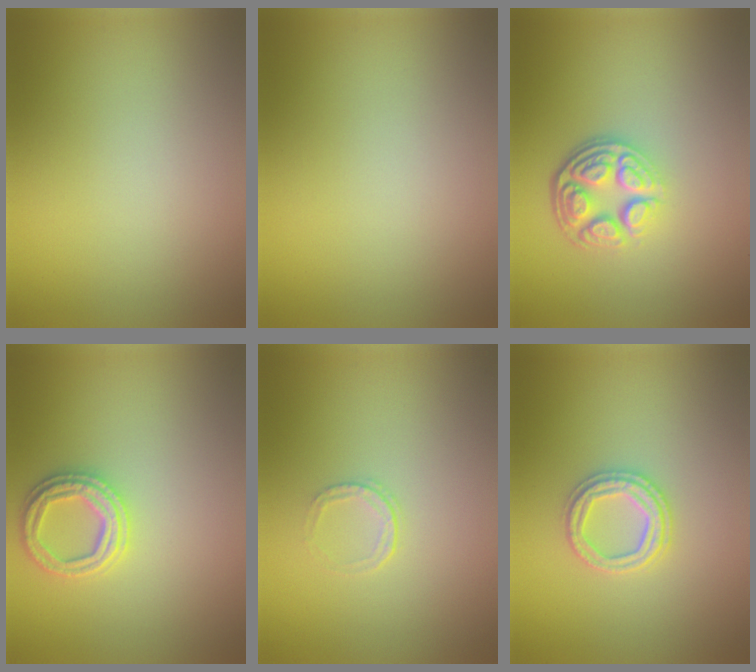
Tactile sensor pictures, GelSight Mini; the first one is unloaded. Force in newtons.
{"total": 0.0}
{"total": 5.0, "press": 3.5, "slide": 3.6}
{"total": 2.8, "press": 2.7, "slide": 0.7}
{"total": 1.0, "press": 0.7, "slide": 0.7}
{"total": 2.4, "press": 2.4, "slide": 0.4}